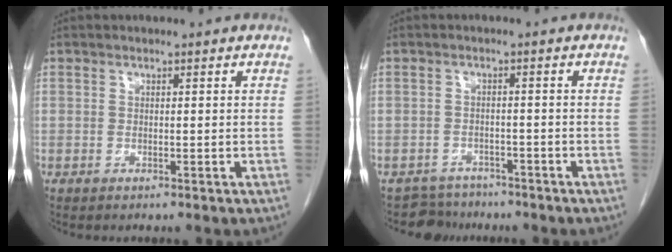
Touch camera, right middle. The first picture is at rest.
{"total": 3.7, "force": [-3.2, 1.6, -1.1], "torque": [0.016, 0.001, -0.054]}